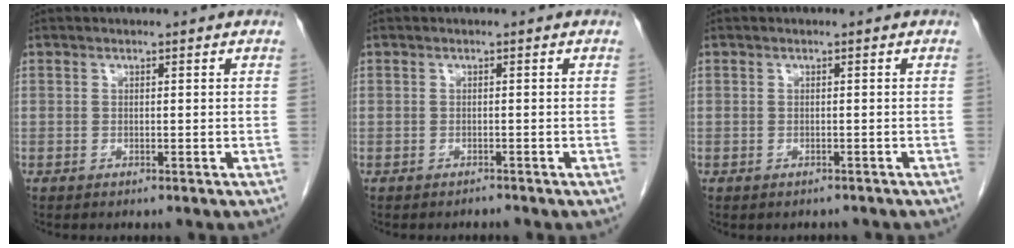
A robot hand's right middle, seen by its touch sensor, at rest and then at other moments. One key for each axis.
{"total": 0.5, "fx": -0.5, "fy": 0.0, "fz": -0.1, "tx": -0.003, "ty": -0.004, "tz": -0.009}
{"total": 1.1, "fx": -0.9, "fy": 0.5, "fz": 0.1, "tx": -0.006, "ty": 0.000, "tz": -0.013}